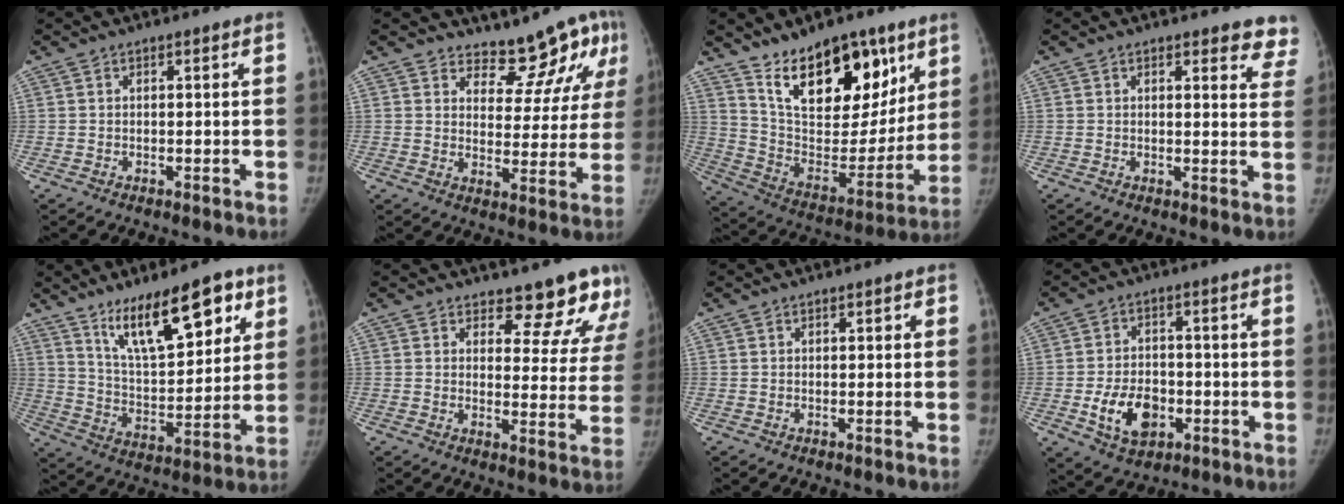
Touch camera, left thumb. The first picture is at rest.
{"total": 10.4, "force": [8.7, 4.5, 3.4], "torque": [-0.004, -0.071, 0.112]}
{"total": 23.5, "force": [14.1, 12.1, 14.4], "torque": [-0.171, -0.064, 0.244]}
{"total": 7.5, "force": [6.6, 2.5, 2.4], "torque": [0.021, -0.031, 0.049]}
{"total": 17.6, "force": [10.4, 6.4, 12.6], "torque": [-0.164, -0.052, 0.187]}
{"total": 12.0, "force": [10.5, 4.9, 3.0], "torque": [0.020, -0.075, 0.107]}
{"total": 0.7, "force": [0.3, 0.5, 0.5], "torque": [0.000, 0.001, 0.003]}
{"total": 9.9, "force": [-2.9, 6.8, 6.6], "torque": [-0.091, 0.009, -0.042]}